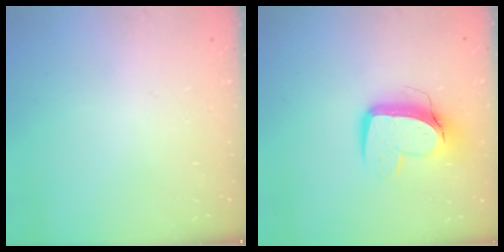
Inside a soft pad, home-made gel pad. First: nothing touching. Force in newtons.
{"total": 10.8, "press": 10.7, "slide": 1.1}